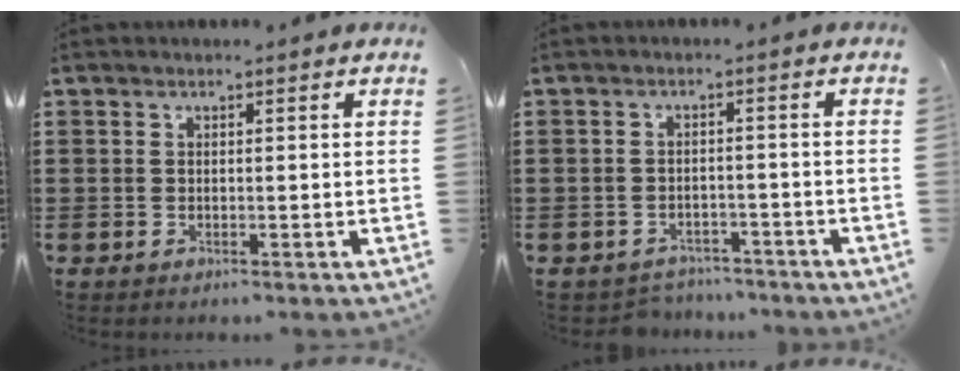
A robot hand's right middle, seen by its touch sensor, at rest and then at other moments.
{"total": 2.7, "force": [-2.6, 0.6, -0.2], "torque": [-0.004, 0.000, -0.058]}